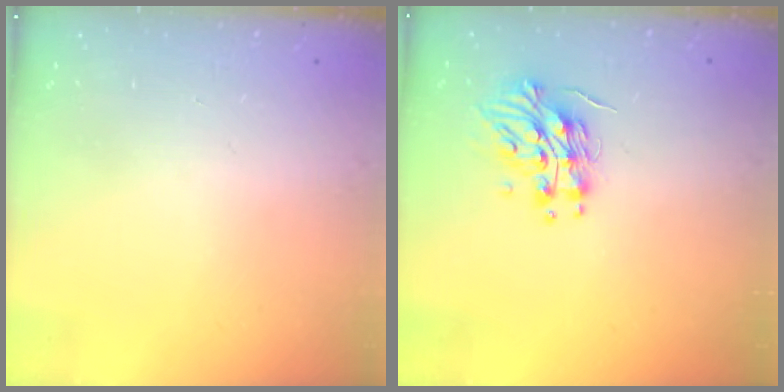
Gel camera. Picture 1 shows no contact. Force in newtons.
{"total": 12.2, "press": 12.1, "slide": 1.2}